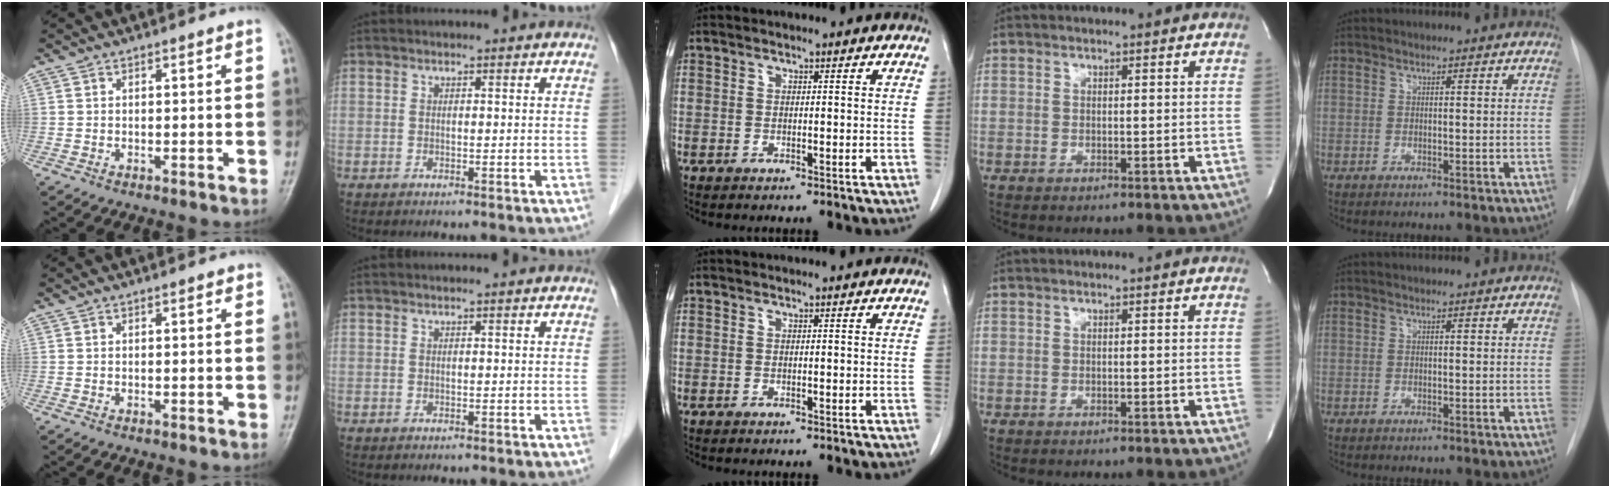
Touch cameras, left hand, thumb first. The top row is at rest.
{"thumb": {"total": 0.7, "force": [0.3, 0.3, 0.6], "torque": [-0.005, 0.001, 0.002]}}